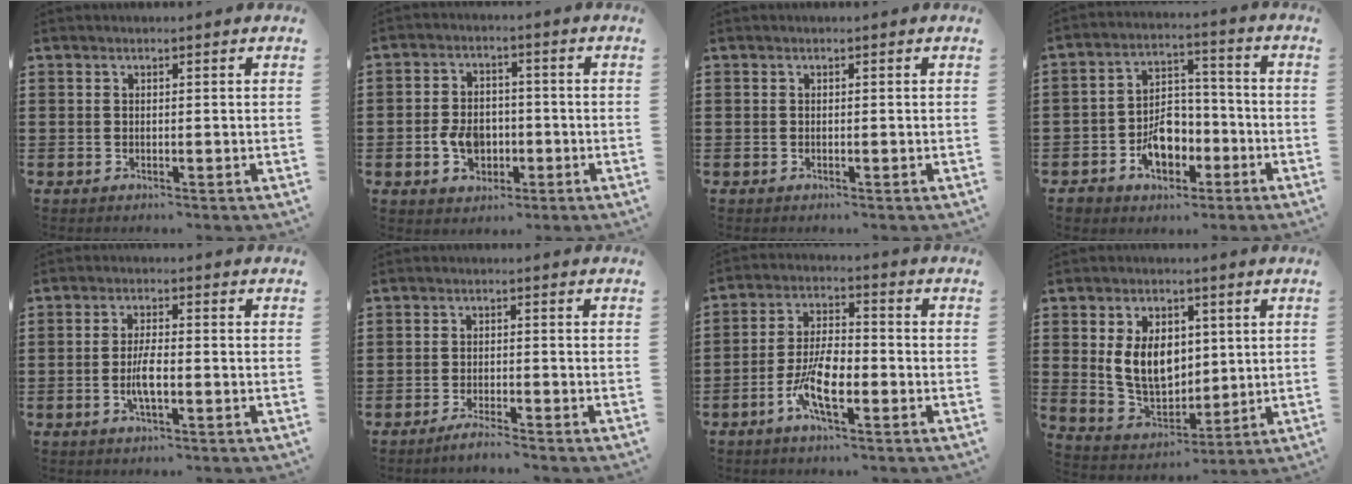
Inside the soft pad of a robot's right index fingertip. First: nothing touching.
{"total": 5.5, "force": [-1.5, 4.1, 3.3], "torque": [-0.081, 0.005, -0.031]}
{"total": 0.0}
{"total": 7.8, "force": [-3.2, 5.6, 4.3], "torque": [-0.071, 0.021, -0.055]}
{"total": 4.3, "force": [-1.2, 1.1, 3.9], "torque": [-0.090, -0.004, -0.028]}
{"total": 2.1, "force": [-2.0, -0.1, 0.6], "torque": [-0.012, 0.001, -0.038]}
{"total": 8.1, "force": [-3.3, 3.0, 6.8], "torque": [-0.149, -0.007, -0.066]}
{"total": 9.3, "force": [1.6, 6.5, 6.5], "torque": [-0.136, 0.009, 0.027]}